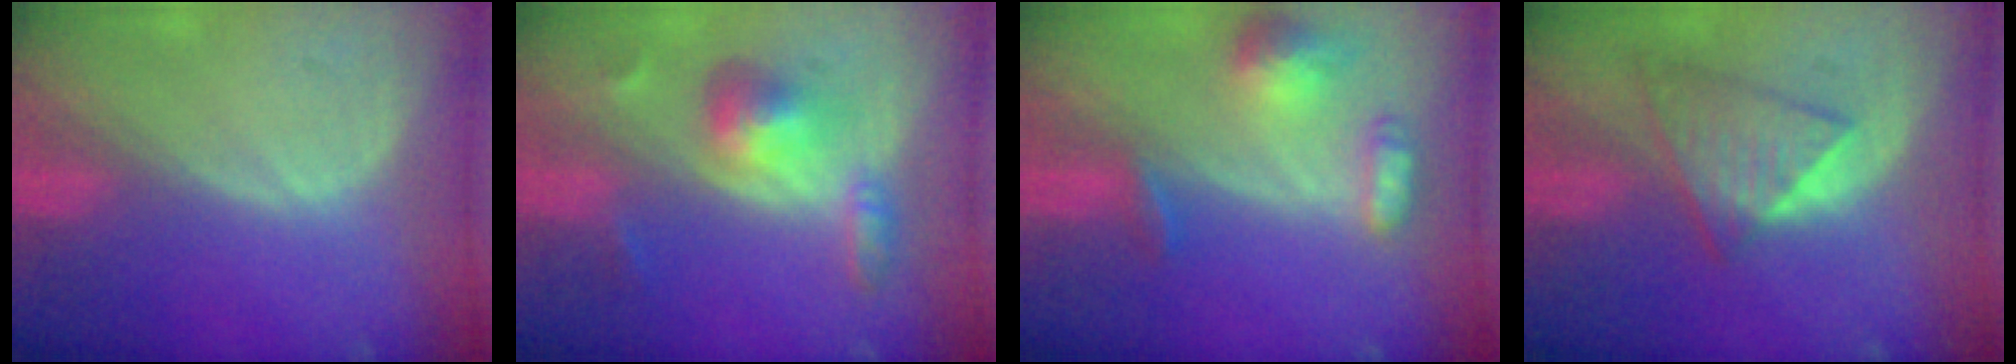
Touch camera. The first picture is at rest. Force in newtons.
{"total": 6.2, "press": 5.6, "slide": 2.8}
{"total": 6.8, "press": 6.4, "slide": 2.4}
{"total": 6.1, "press": 6.1, "slide": 0.3}